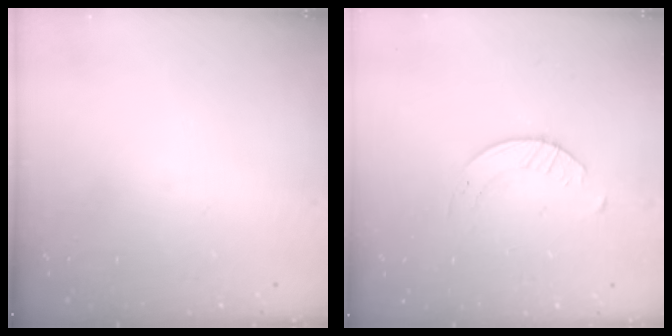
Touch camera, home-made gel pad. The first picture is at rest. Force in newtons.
{"total": 2.1, "press": 2.0, "slide": 0.3}